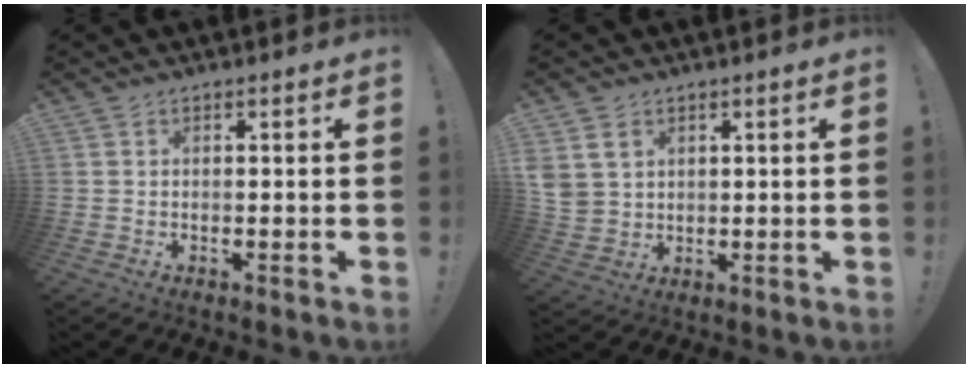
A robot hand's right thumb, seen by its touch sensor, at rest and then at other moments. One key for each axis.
{"total": 6.5, "fx": 3.1, "fy": 5.1, "fz": 2.6, "tx": -0.042, "ty": -0.009, "tz": 0.062}